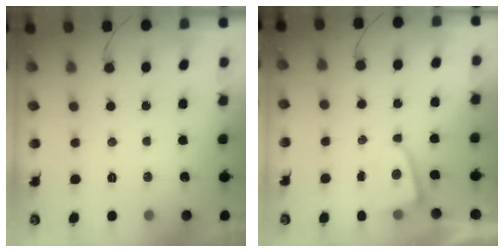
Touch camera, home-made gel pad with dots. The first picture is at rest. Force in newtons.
{"total": 1.2, "press": 1.2, "slide": 0.2}